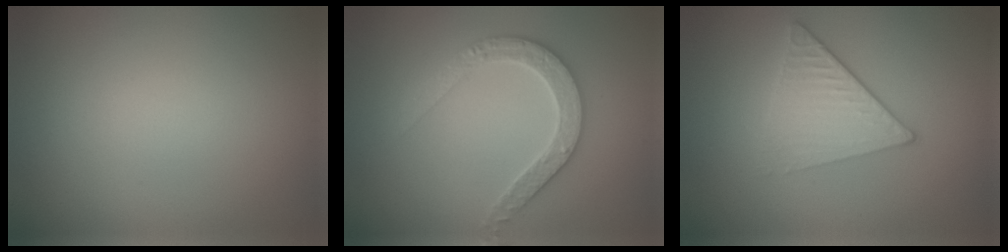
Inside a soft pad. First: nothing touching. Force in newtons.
{"total": 3.2, "press": 3.1, "slide": 0.7}
{"total": 3.3, "press": 2.9, "slide": 1.5}